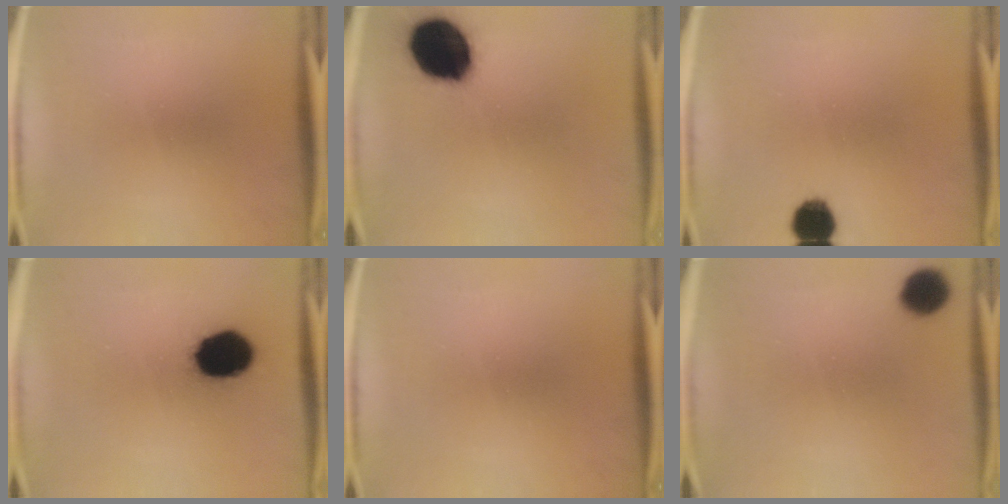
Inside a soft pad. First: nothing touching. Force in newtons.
{"total": 20.1}
{"total": 6.5}
{"total": 15.8}
{"total": 0.0}
{"total": 6.8}